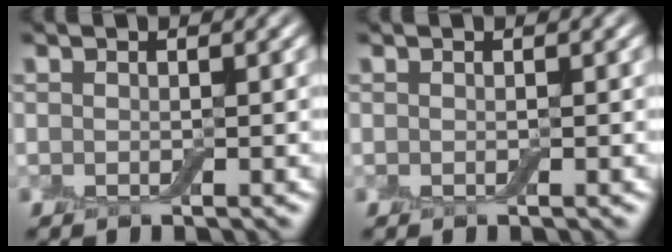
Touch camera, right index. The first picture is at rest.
{"total": 0.0}